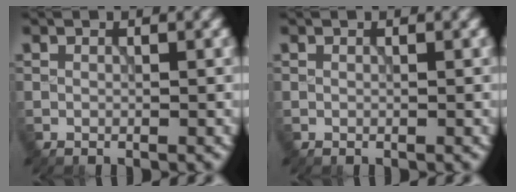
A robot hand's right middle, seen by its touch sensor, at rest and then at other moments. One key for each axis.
{"total": 0.0}